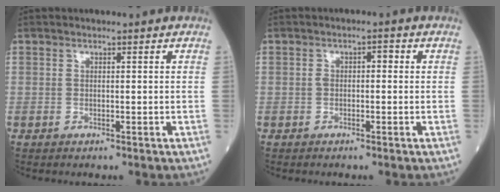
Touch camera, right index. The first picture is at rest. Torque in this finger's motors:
{"motor_torque": [0.32, 0.13, 0.18, 0.04]}